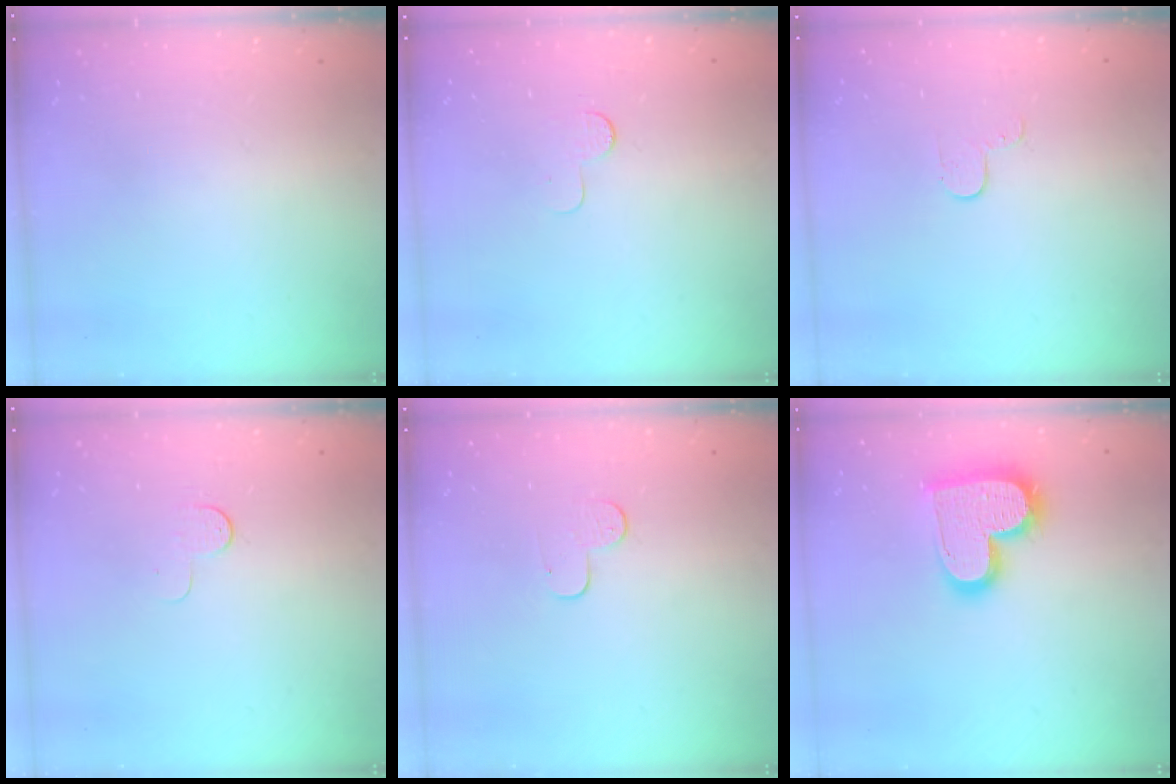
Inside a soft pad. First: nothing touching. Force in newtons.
{"total": 3.8, "press": 3.7, "slide": 0.3}
{"total": 2.9, "press": 2.9, "slide": 0.3}
{"total": 3.3, "press": 3.3, "slide": 0.4}
{"total": 5.1, "press": 5.1, "slide": 0.5}
{"total": 17.5, "press": 17.4, "slide": 1.3}